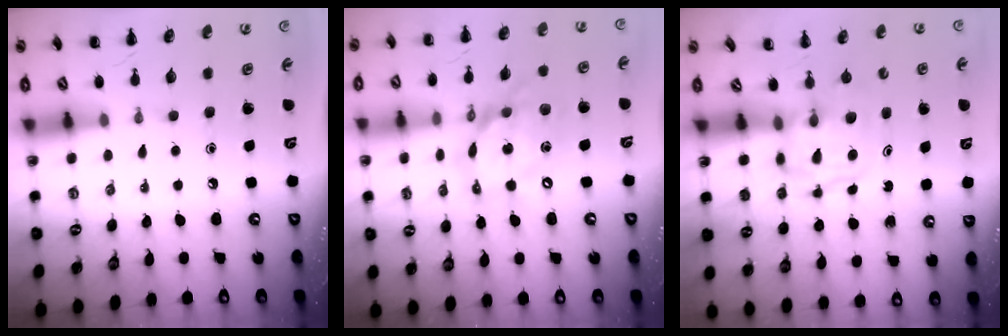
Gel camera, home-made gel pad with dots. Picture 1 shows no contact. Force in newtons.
{"total": 14.5, "press": 14.0, "slide": 3.6}
{"total": 3.5, "press": 3.5, "slide": 0.3}